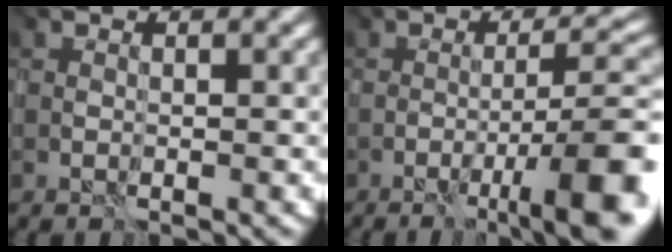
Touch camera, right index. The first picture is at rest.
{"total": 7.8, "force": [-4.9, 0.3, 6.0], "torque": [-0.091, 0.003, -0.054]}